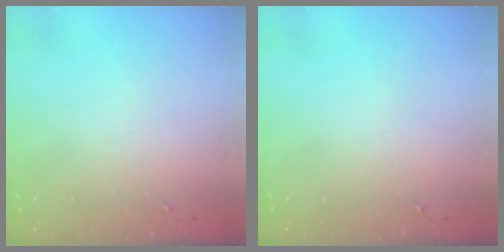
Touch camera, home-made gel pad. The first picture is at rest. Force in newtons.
{"total": 0.0}